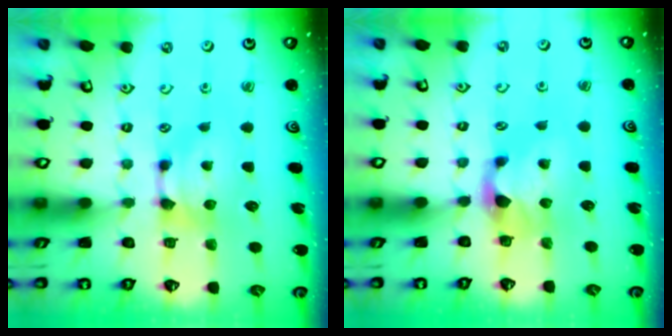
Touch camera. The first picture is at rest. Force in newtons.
{"total": 1.2, "press": 0.1, "slide": 1.2}